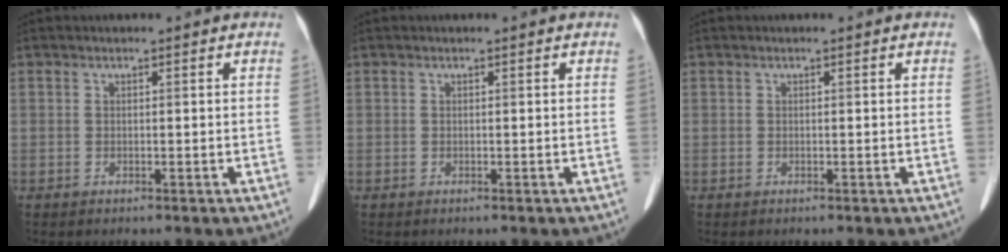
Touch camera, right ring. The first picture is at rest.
{"total": 0.0}
{"total": 0.0}